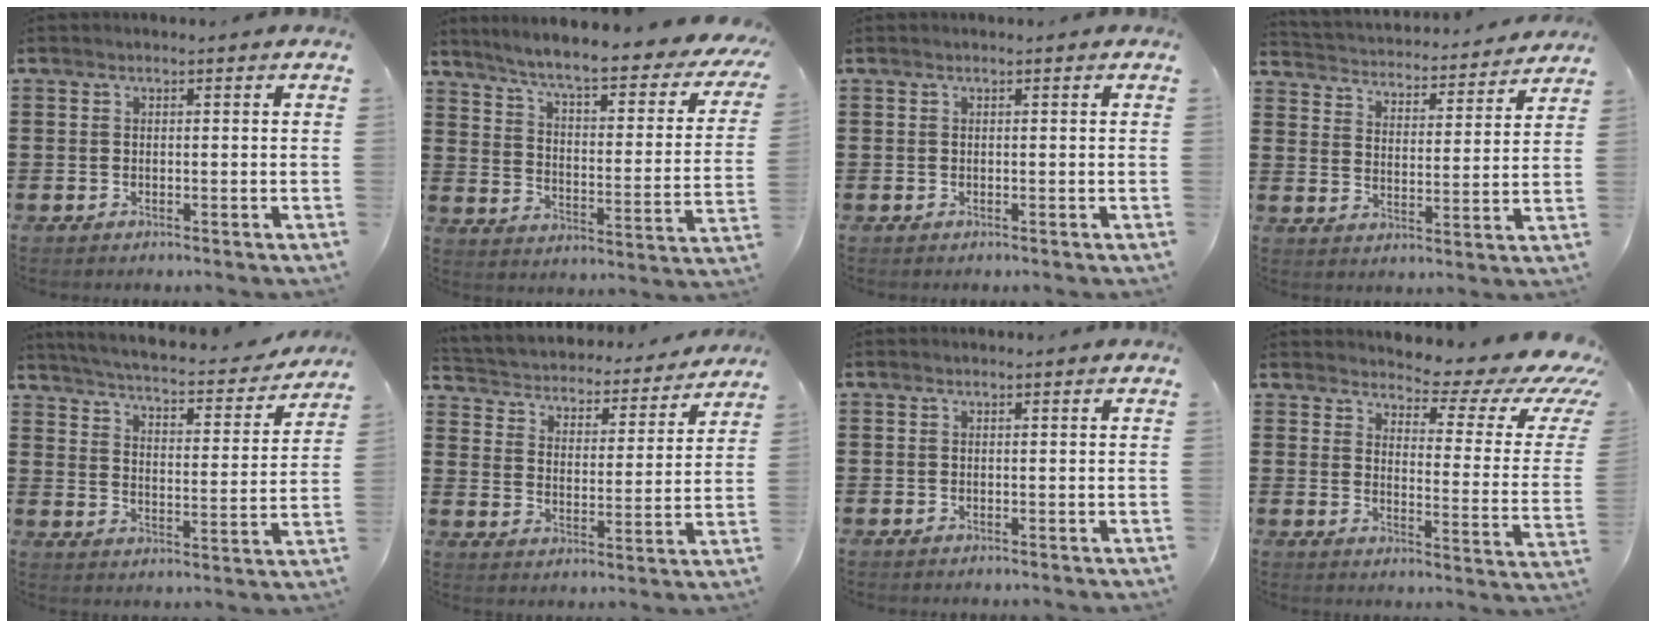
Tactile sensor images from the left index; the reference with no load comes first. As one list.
[{"total": 6.3, "force": [5.1, -0.2, 3.7], "torque": [-0.091, -0.042, 0.079]}, {"total": 0.0}, {"total": 3.1, "force": [3.1, 0.1, -0.2], "torque": [-0.019, -0.031, 0.045]}, {"total": 3.6, "force": [3.4, -0.1, 1.2], "torque": [-0.044, -0.032, 0.048]}, {"total": 3.0, "force": [3.0, 0.5, -0.1], "torque": [-0.021, -0.031, 0.041]}, {"total": 0.0}, {"total": 5.3, "force": [4.4, 1.0, 2.8], "torque": [-0.054, -0.041, 0.069]}]